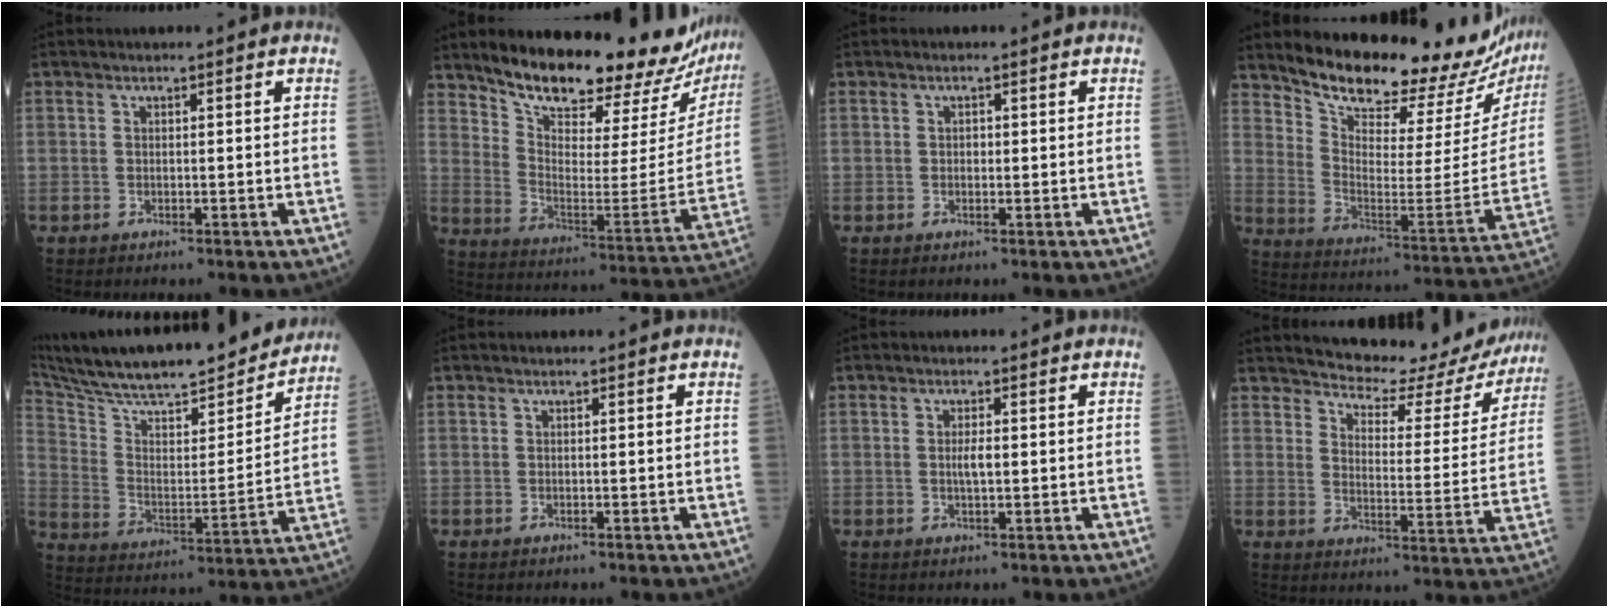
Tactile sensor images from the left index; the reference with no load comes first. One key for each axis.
{"total": 25.3, "fx": 21.7, "fy": 7.7, "fz": 10.4, "tx": -0.160, "ty": -0.042, "tz": 0.294}
{"total": 0.6, "fx": 0.1, "fy": 0.4, "fz": 0.3, "tx": -0.006, "ty": 0.001, "tz": 0.001}
{"total": 24.1, "fx": 22.5, "fy": 4.5, "fz": 7.3, "tx": -0.120, "ty": -0.104, "tz": 0.302}
{"total": 27.9, "fx": 24.4, "fy": 4.5, "fz": 12.7, "tx": -0.225, "ty": -0.016, "tz": 0.356}
{"total": 0.0}
{"total": 1.7, "fx": 0.1, "fy": 0.4, "fz": 1.7, "tx": -0.036, "ty": 0.000, "tz": 0.003}
{"total": 17.0, "fx": 16.0, "fy": 4.0, "fz": 4.0, "tx": -0.038, "ty": -0.043, "tz": 0.184}